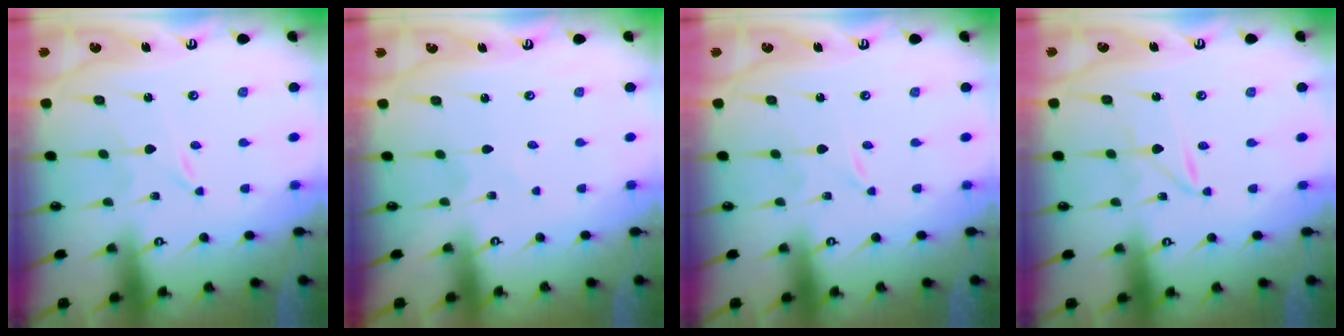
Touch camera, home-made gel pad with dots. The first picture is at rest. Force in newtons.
{"total": 1.6, "press": 1.6, "slide": 0.2}
{"total": 0.0}
{"total": 1.5, "press": 1.5, "slide": 0.2}